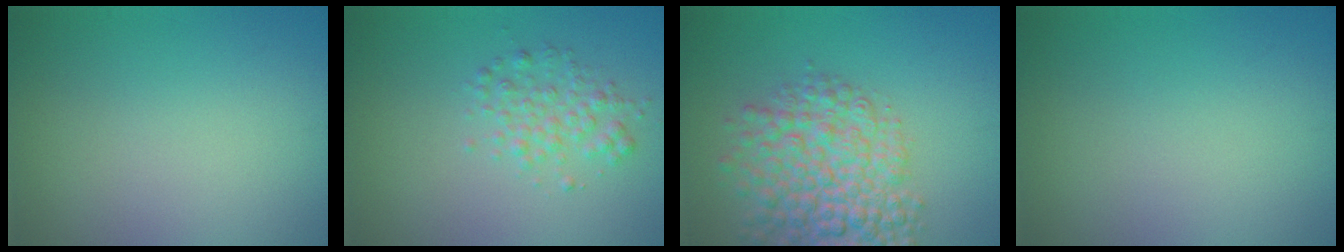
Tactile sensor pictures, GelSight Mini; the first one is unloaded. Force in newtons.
{"total": 2.2, "press": 2.2, "slide": 0.0}
{"total": 7.5, "press": 7.5, "slide": 0.3}
{"total": 0.0}